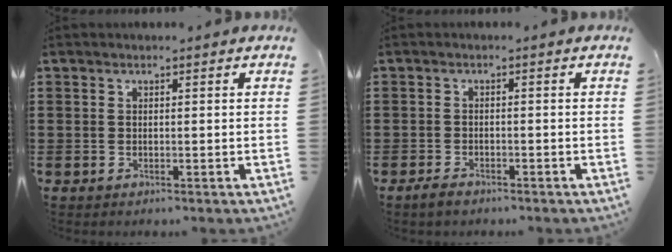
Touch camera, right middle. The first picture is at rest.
{"total": 1.5, "force": [-1.2, 0.6, 0.6], "torque": [-0.021, -0.002, -0.027]}